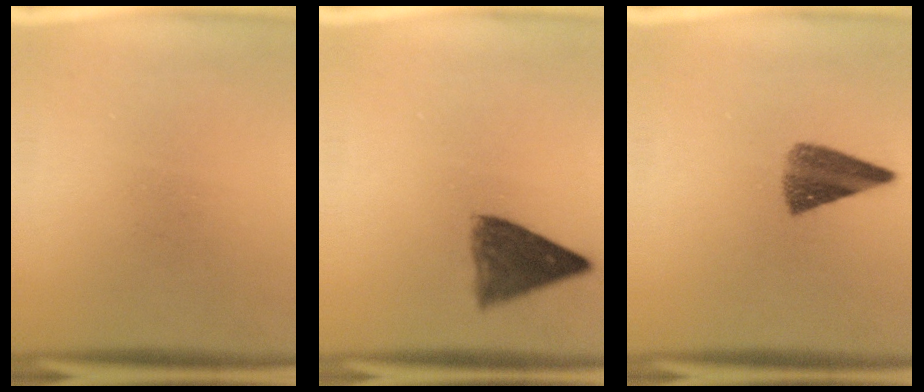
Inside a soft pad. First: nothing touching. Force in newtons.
{"total": 7.2}
{"total": 7.2}